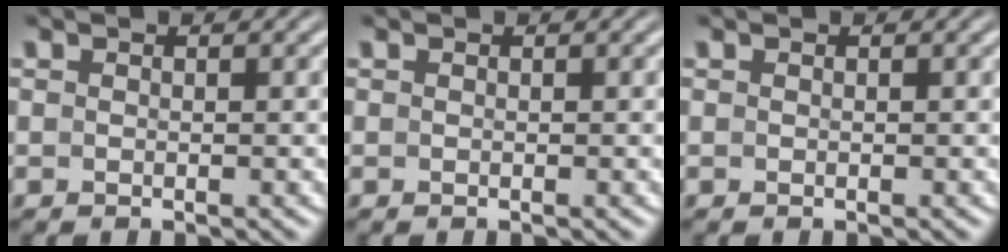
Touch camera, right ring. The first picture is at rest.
{"total": 0.0}
{"total": 1.3, "force": [-0.3, -1.2, -0.4], "torque": [0.016, -0.012, 0.005]}